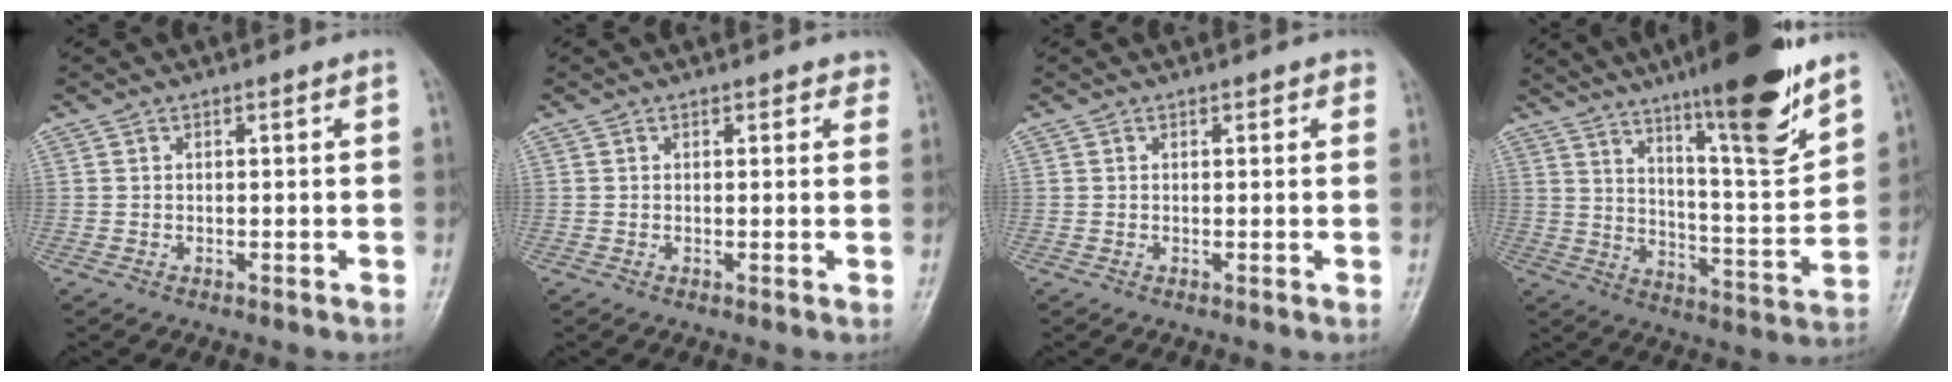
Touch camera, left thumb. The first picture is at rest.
{"total": 2.3, "force": [1.8, 1.2, 0.8], "torque": [0.016, -0.003, 0.010]}
{"total": 1.5, "force": [1.1, 0.7, 0.8], "torque": [-0.002, -0.002, 0.008]}
{"total": 19.1, "force": [13.1, 2.7, 13.6], "torque": [-0.181, -0.079, 0.210]}